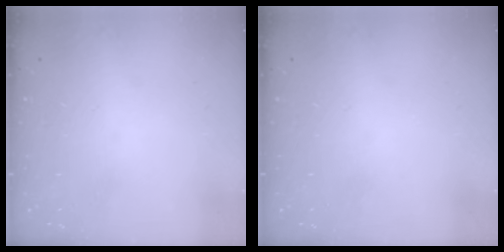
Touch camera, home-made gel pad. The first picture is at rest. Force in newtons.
{"total": 0.0}